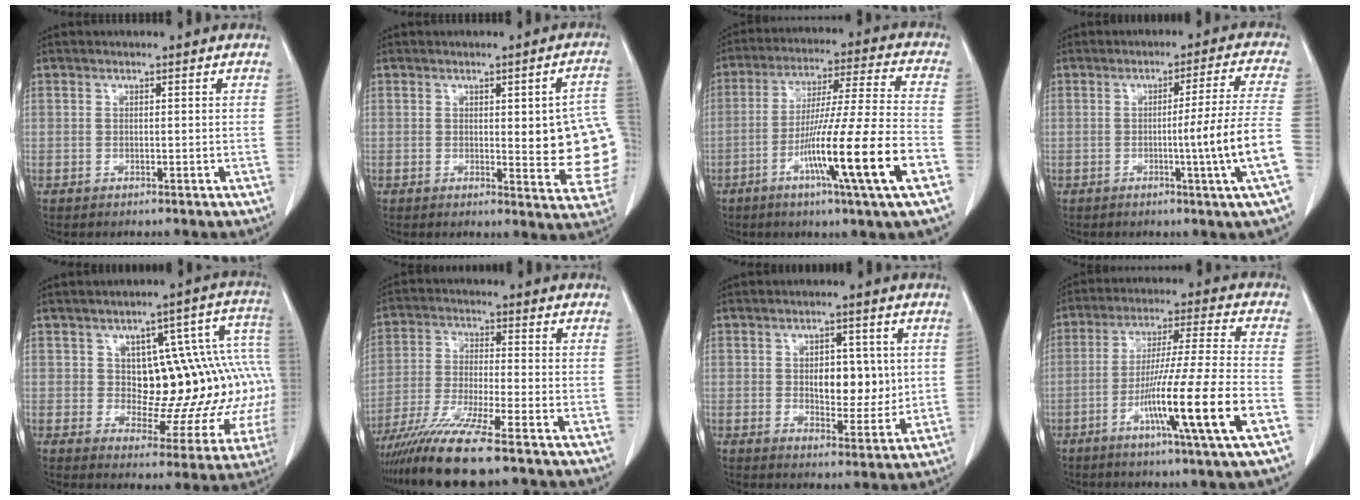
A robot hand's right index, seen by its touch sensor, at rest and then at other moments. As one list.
[{"total": 12.5, "force": [0.3, 2.9, 12.1], "torque": [-0.111, 0.002, 0.002]}, {"total": 17.5, "force": [-6.9, -1.5, 16.0], "torque": [-0.286, -0.019, -0.119]}, {"total": 10.7, "force": [-2.7, -2.6, 10.0], "torque": [-0.133, -0.017, -0.042]}, {"total": 16.1, "force": [1.0, 7.8, 14.1], "torque": [-0.148, 0.044, 0.023]}, {"total": 11.9, "force": [-9.2, -0.7, 7.5], "torque": [-0.134, -0.035, -0.161]}, {"total": 7.4, "force": [1.0, 3.8, 6.2], "torque": [-0.083, 0.002, 0.023]}, {"total": 15.6, "force": [-6.1, -1.8, 14.2], "torque": [-0.256, -0.018, -0.107]}]